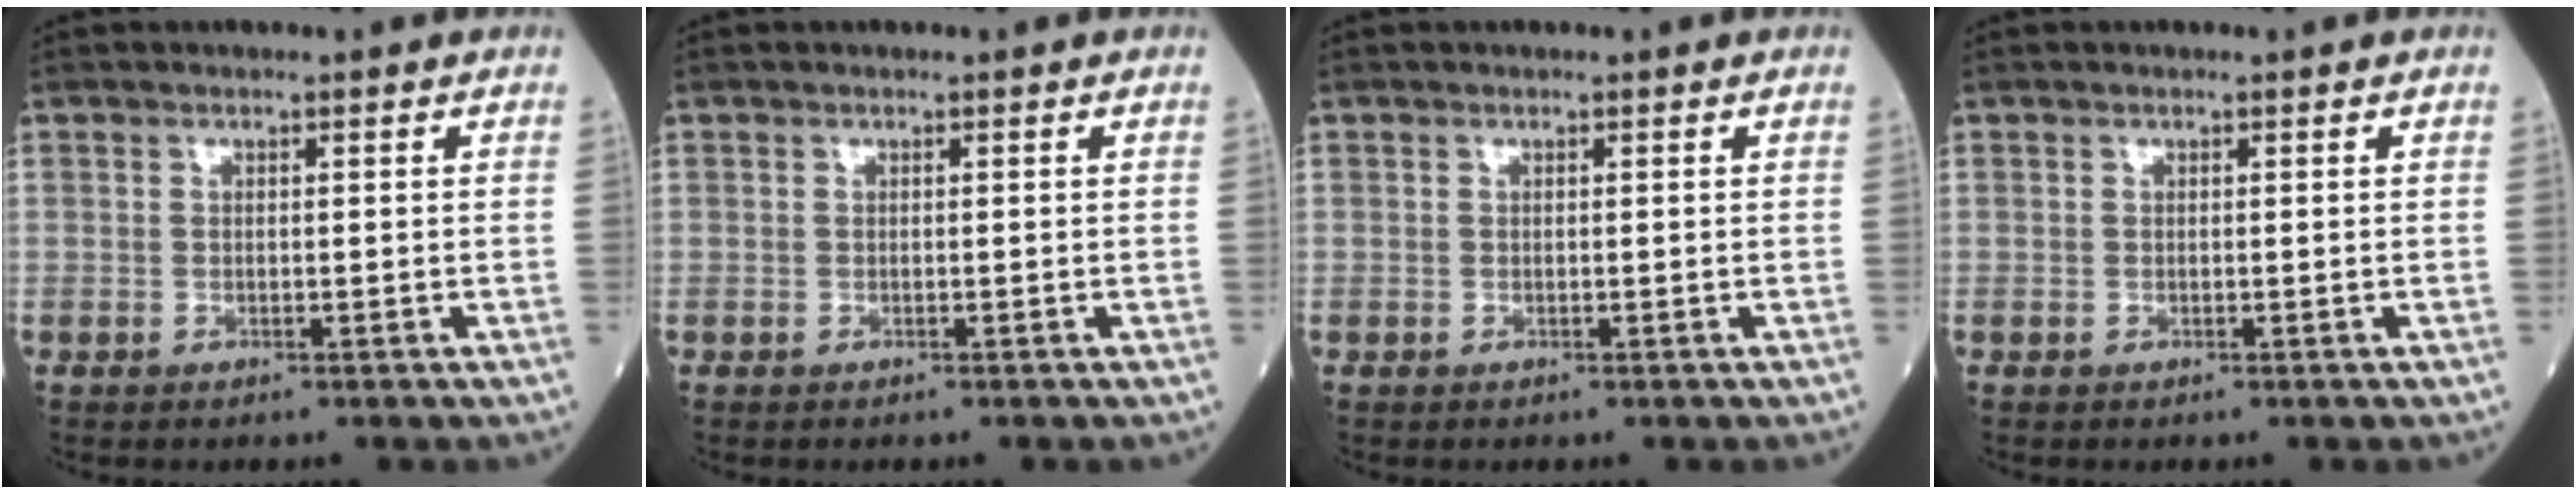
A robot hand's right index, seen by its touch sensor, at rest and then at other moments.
{"total": 0.0}
{"total": 0.0}
{"total": 0.0}